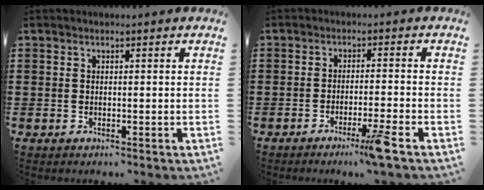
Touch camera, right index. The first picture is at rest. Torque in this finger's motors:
{"motor_torque": [-0.04, -0.08, 0.28, 0.03]}